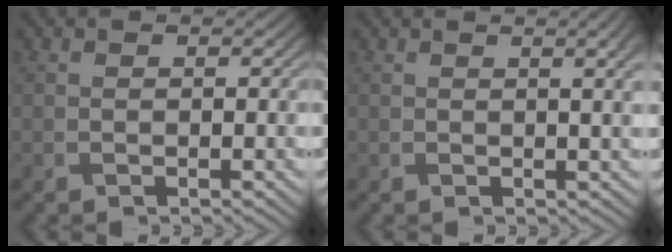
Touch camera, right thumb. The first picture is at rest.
{"total": 3.5, "force": [1.2, 0.8, 3.2], "torque": [-0.042, 0.006, 0.016]}